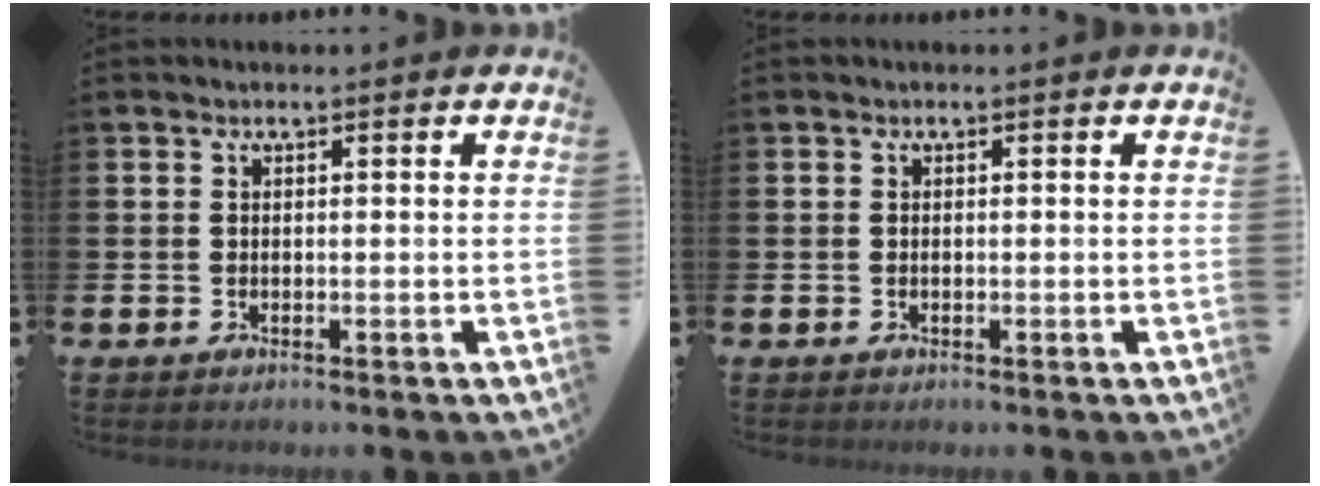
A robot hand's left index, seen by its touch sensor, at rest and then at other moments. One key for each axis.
{"total": 0.0}